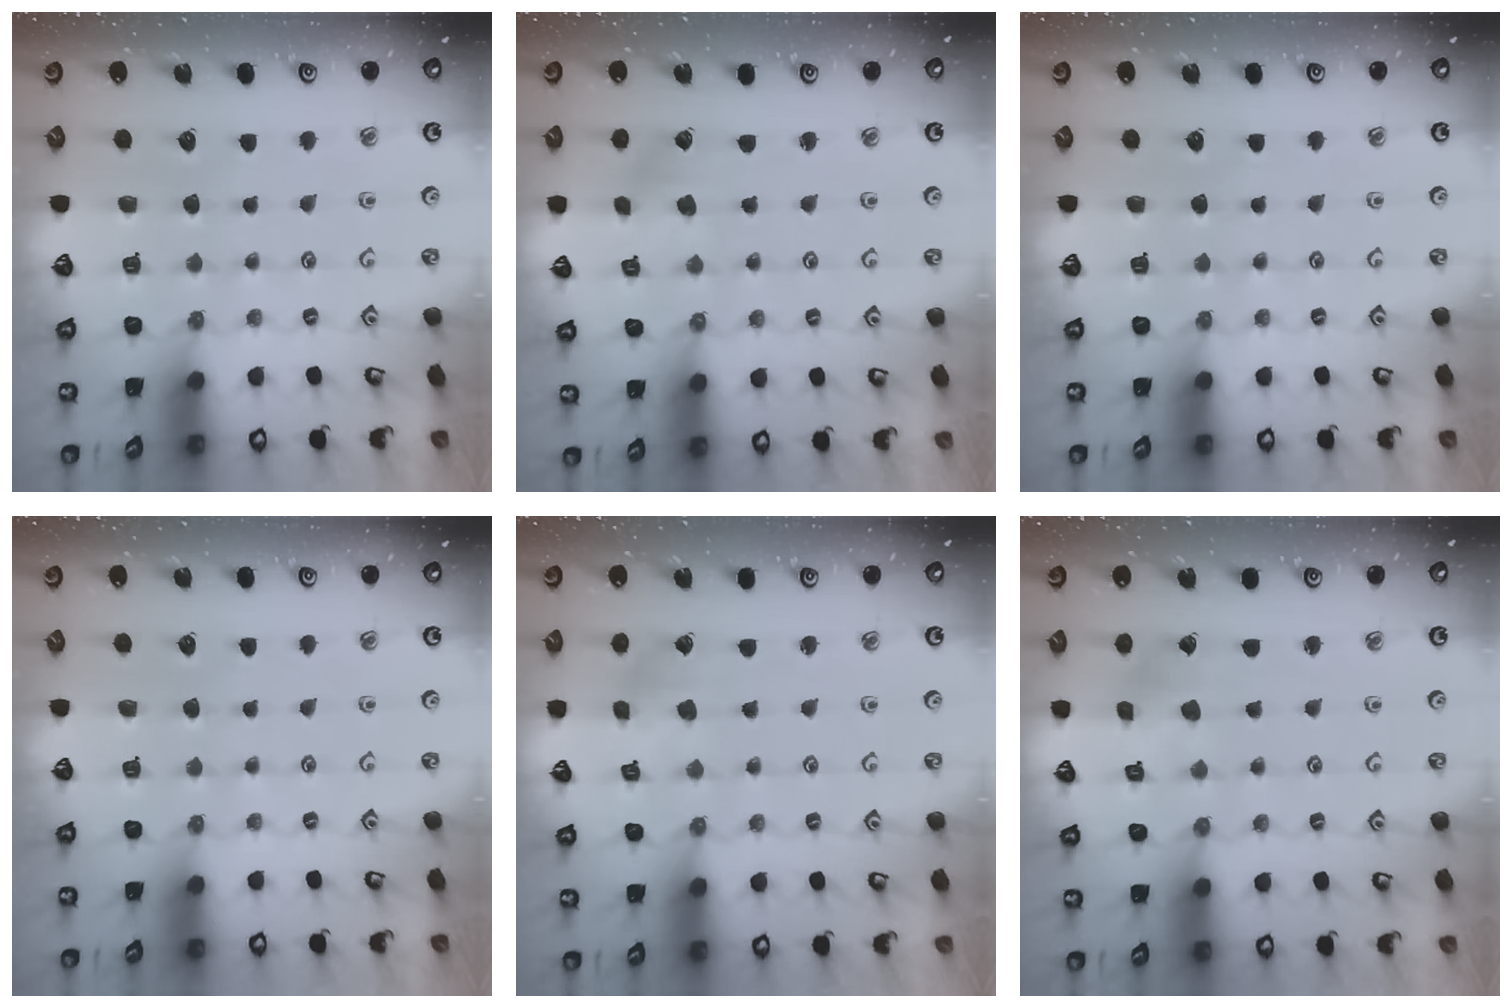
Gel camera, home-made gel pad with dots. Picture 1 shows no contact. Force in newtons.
{"total": 1.9, "press": 1.9, "slide": 0.2}
{"total": 0.0}
{"total": 0.0}
{"total": 1.5, "press": 1.5, "slide": 0.2}
{"total": 1.7, "press": 1.6, "slide": 0.4}